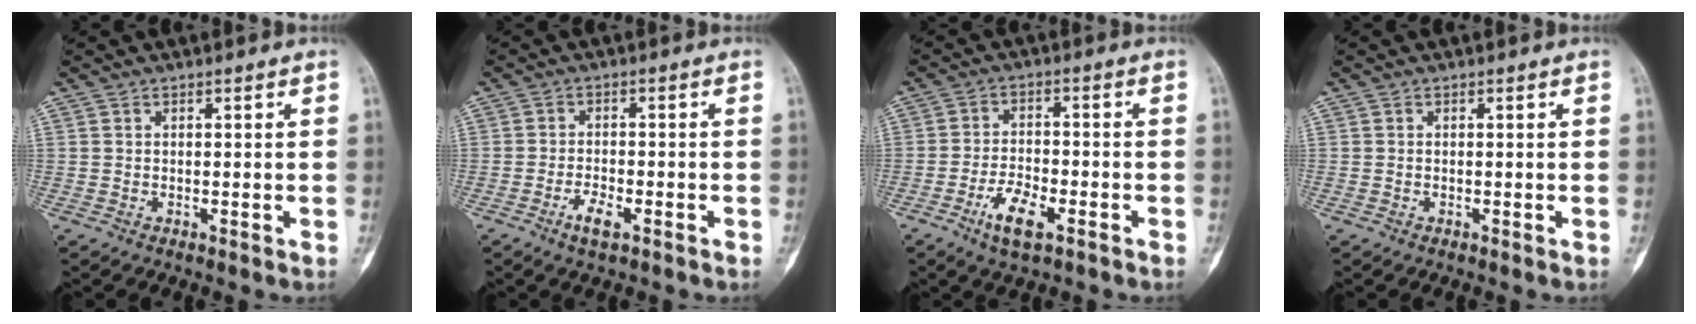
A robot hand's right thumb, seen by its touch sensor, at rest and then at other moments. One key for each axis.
{"total": 3.6, "fx": -2.0, "fy": 1.4, "fz": 2.6, "tx": -0.052, "ty": 0.008, "tz": -0.038}
{"total": 6.8, "fx": -3.6, "fy": 2.8, "fz": 5.1, "tx": -0.098, "ty": 0.015, "tz": -0.066}
{"total": 0.0}